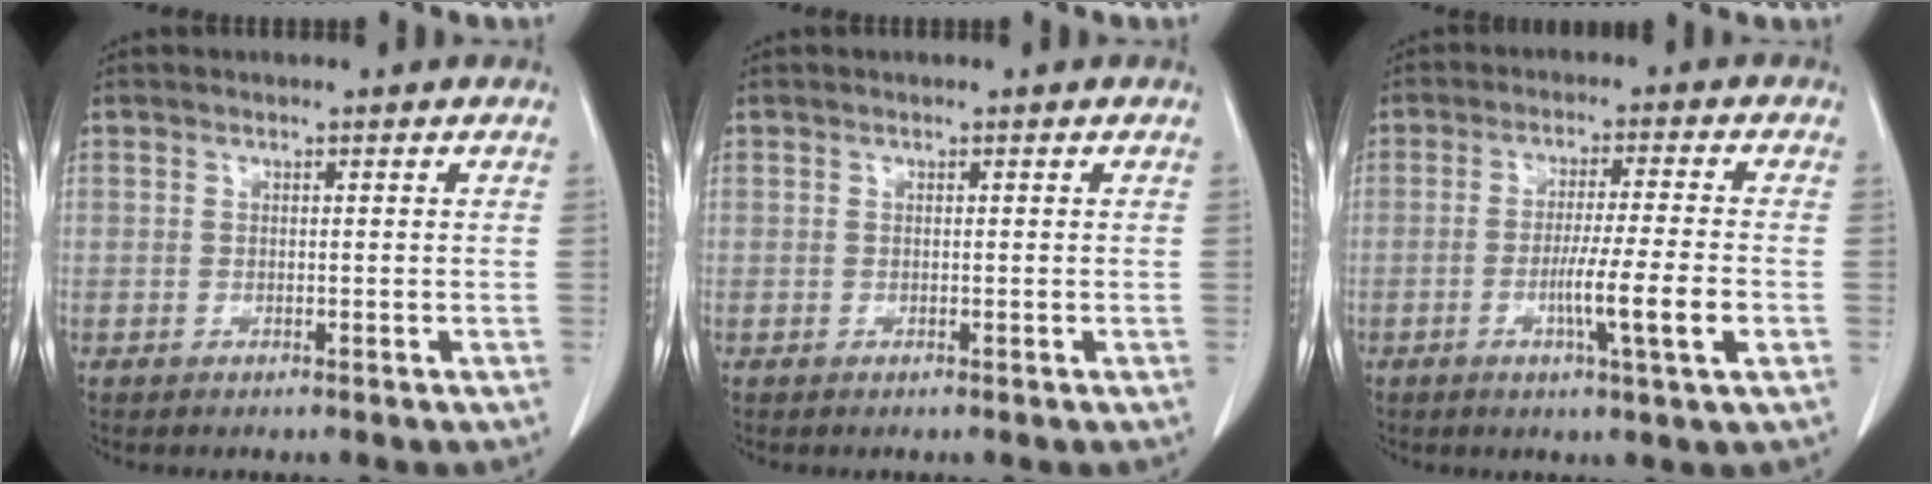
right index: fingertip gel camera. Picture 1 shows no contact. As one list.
[{"total": 0.0}, {"total": 8.2, "force": [-2.4, -0.8, 7.8], "torque": [-0.129, -0.016, -0.042]}]